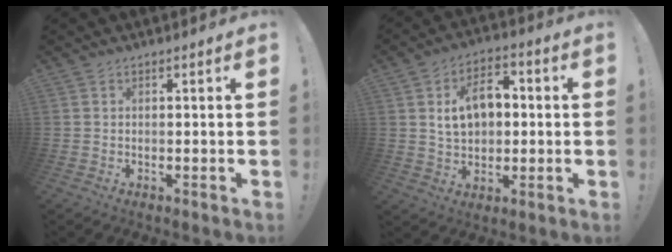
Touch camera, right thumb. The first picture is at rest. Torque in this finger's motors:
{"motor_torque": [1.70, 1.59, 0.14, 0.02, 0.03]}